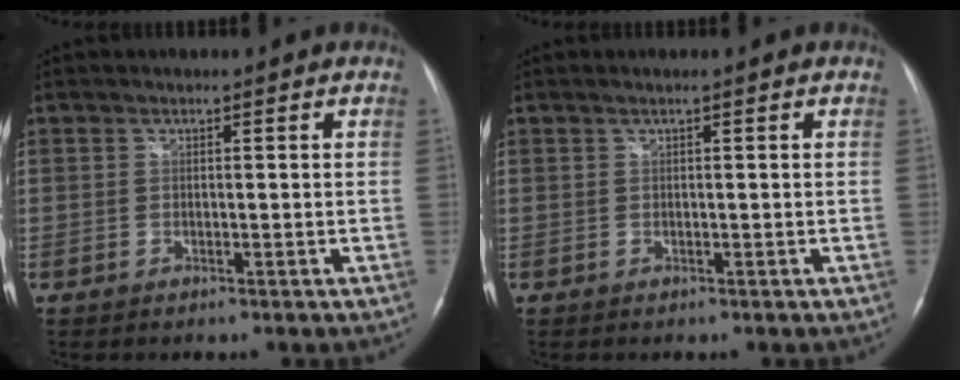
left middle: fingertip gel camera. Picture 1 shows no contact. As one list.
[{"total": 0.6, "force": [0.3, -0.1, 0.4], "torque": [-0.014, 0.007, 0.009]}]